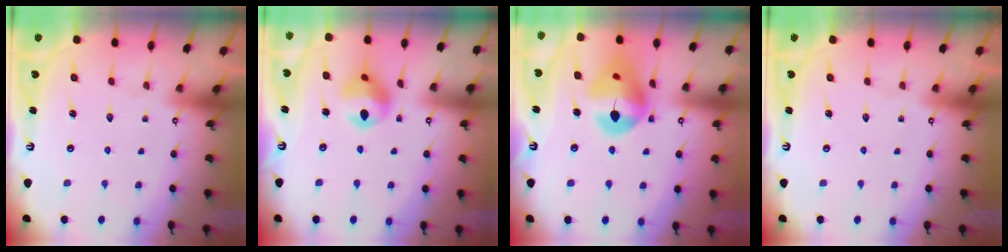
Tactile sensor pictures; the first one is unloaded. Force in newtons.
{"total": 11.3, "press": 11.2, "slide": 1.7}
{"total": 15.3, "press": 15.2, "slide": 1.6}
{"total": 0.0}